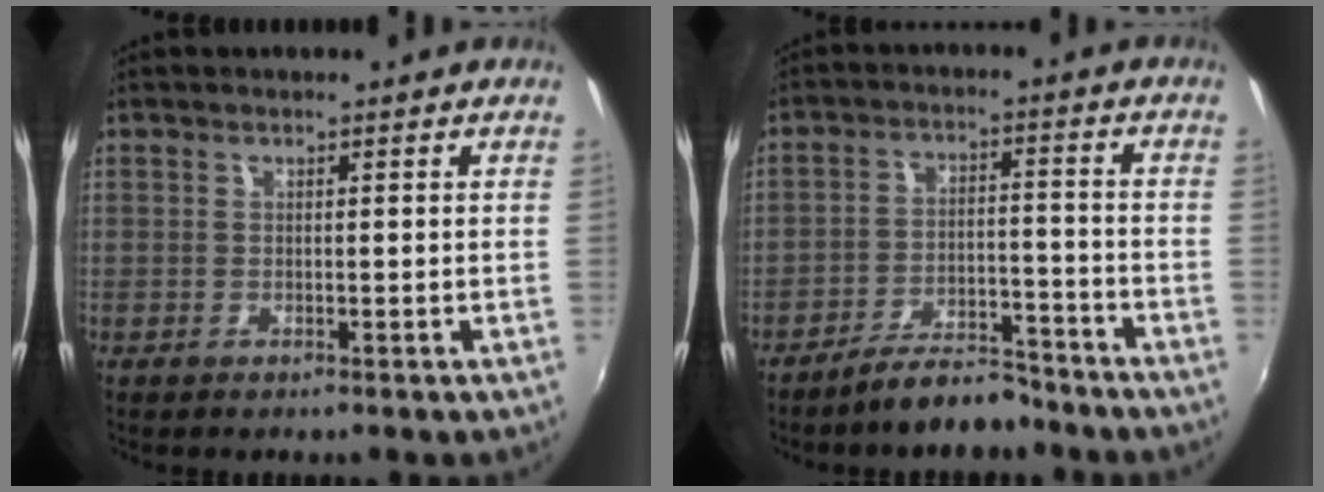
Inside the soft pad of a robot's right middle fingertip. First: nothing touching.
{"total": 8.1, "force": [-7.1, 2.3, 3.1], "torque": [-0.065, 0.020, -0.104]}